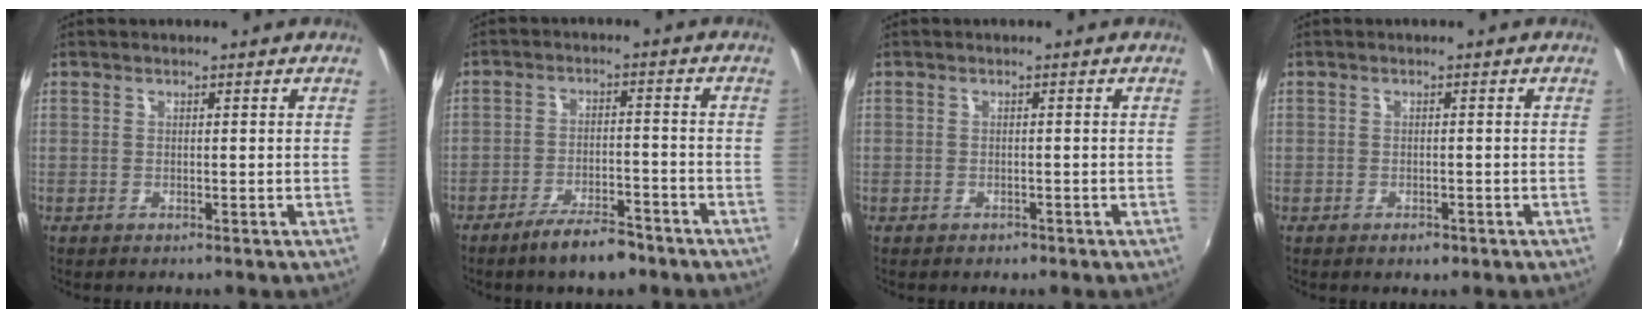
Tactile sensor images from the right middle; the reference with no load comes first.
{"total": 7.5, "force": [-5.9, 2.2, 4.2], "torque": [-0.086, 0.005, -0.091]}
{"total": 1.1, "force": [-0.7, 0.8, 0.1], "torque": [-0.004, 0.002, -0.008]}
{"total": 1.7, "force": [-1.0, 1.1, 0.8], "torque": [-0.013, -0.001, -0.014]}